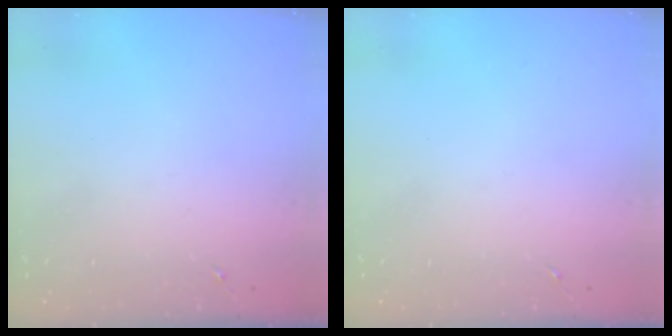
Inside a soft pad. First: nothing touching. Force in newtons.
{"total": 0.0}